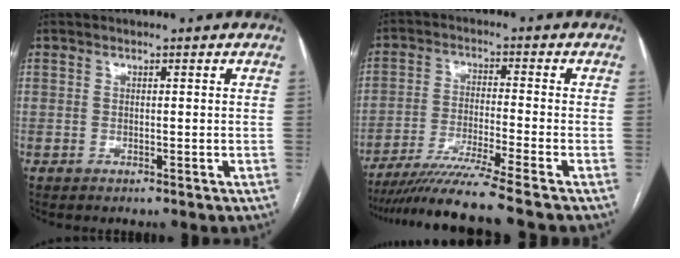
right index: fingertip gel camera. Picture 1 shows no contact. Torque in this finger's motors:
{"motor_torque": [1.04, -1.09, 0.67, 0.14]}